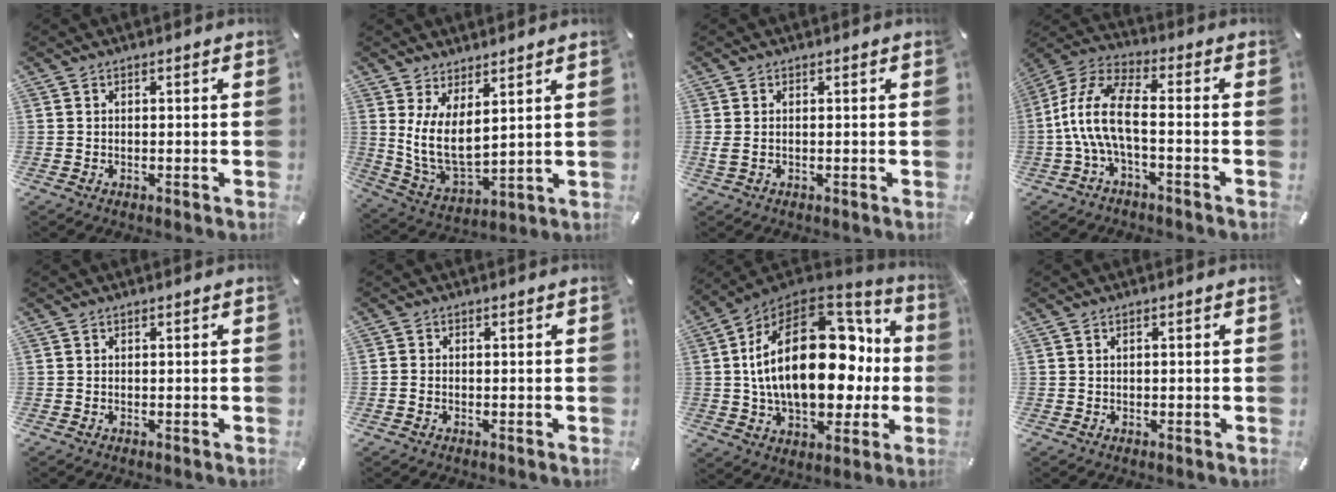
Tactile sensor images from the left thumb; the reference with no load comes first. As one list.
[{"total": 9.6, "force": [3.9, 4.7, 7.5], "torque": [-0.170, -0.035, 0.076]}, {"total": 1.4, "force": [0.1, 0.5, 1.4], "torque": [-0.027, -0.001, 0.002]}, {"total": 12.1, "force": [-2.5, 4.9, 10.7], "torque": [-0.222, 0.001, -0.048]}, {"total": 0.0}, {"total": 2.9, "force": [-1.8, 2.3, 0.4], "torque": [-0.003, 0.013, -0.037]}, {"total": 30.1, "force": [2.3, 17.3, 24.5], "torque": [-0.447, -0.003, 0.045]}, {"total": 0.6, "force": [0.1, 0.4, 0.5], "torque": [-0.009, 0.004, 0.001]}]